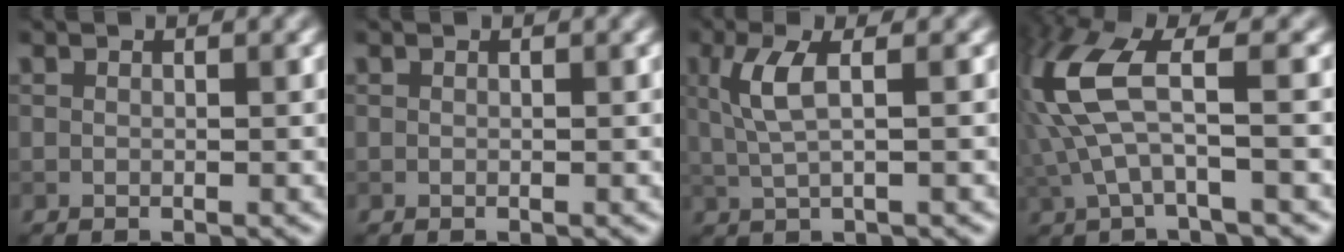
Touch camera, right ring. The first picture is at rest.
{"total": 0.0}
{"total": 3.5, "force": [0.7, 0.8, 3.3], "torque": [-0.074, 0.002, 0.017]}
{"total": 7.2, "force": [0.5, 2.2, 6.8], "torque": [-0.175, 0.015, 0.008]}